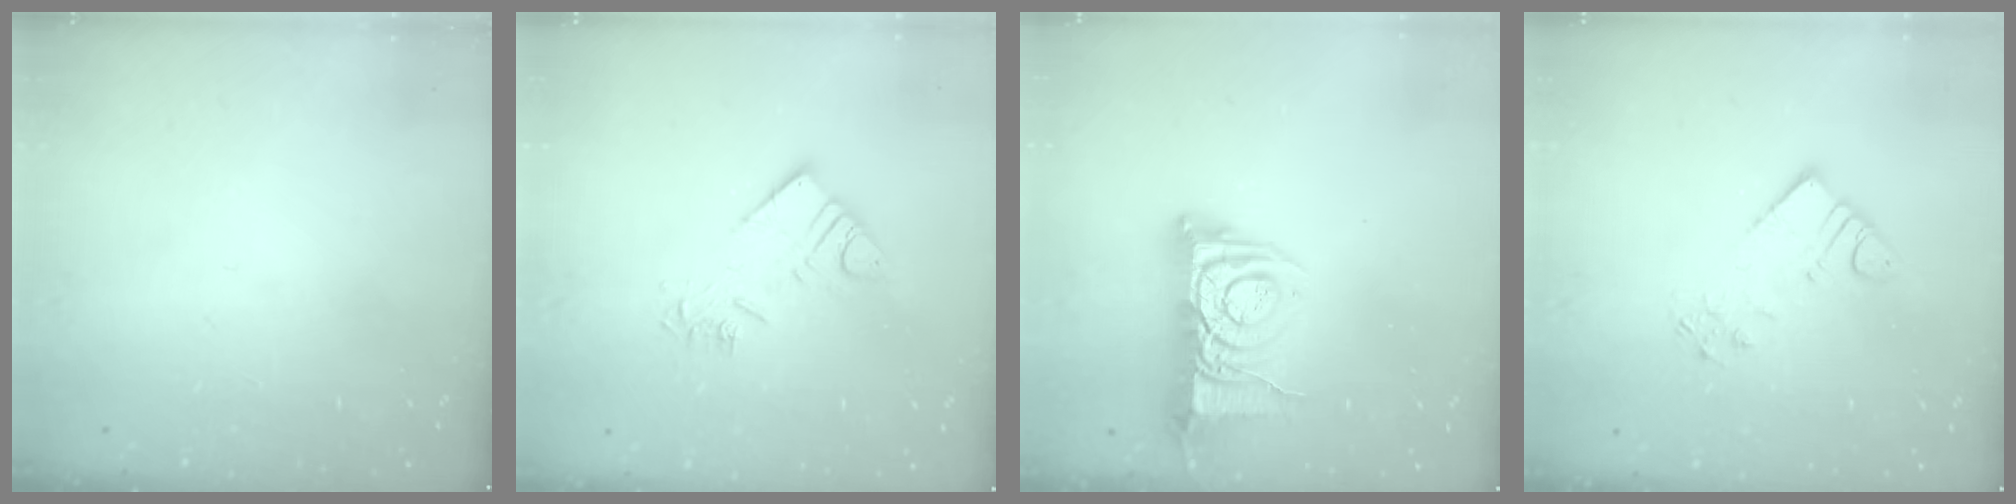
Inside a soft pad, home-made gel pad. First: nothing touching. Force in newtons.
{"total": 9.0, "press": 9.0, "slide": 0.4}
{"total": 10.2, "press": 10.1, "slide": 1.3}
{"total": 6.3, "press": 6.3, "slide": 0.4}